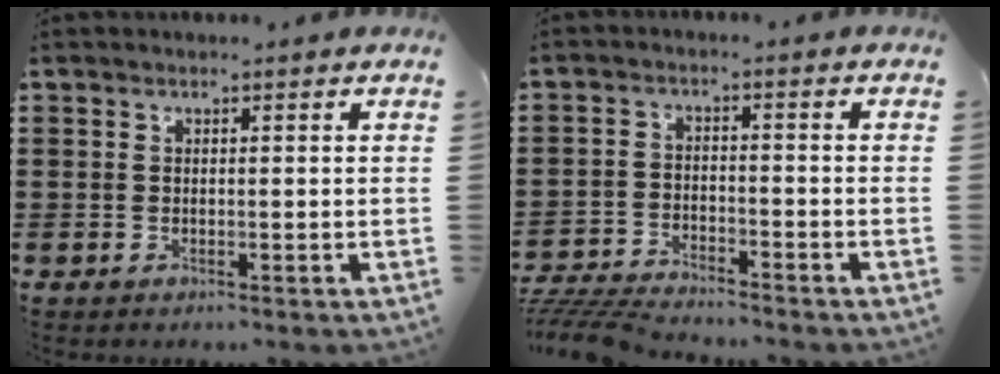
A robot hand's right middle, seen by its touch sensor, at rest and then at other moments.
{"total": 5.6, "force": [-5.4, 0.3, 1.2], "torque": [-0.041, -0.004, -0.112]}